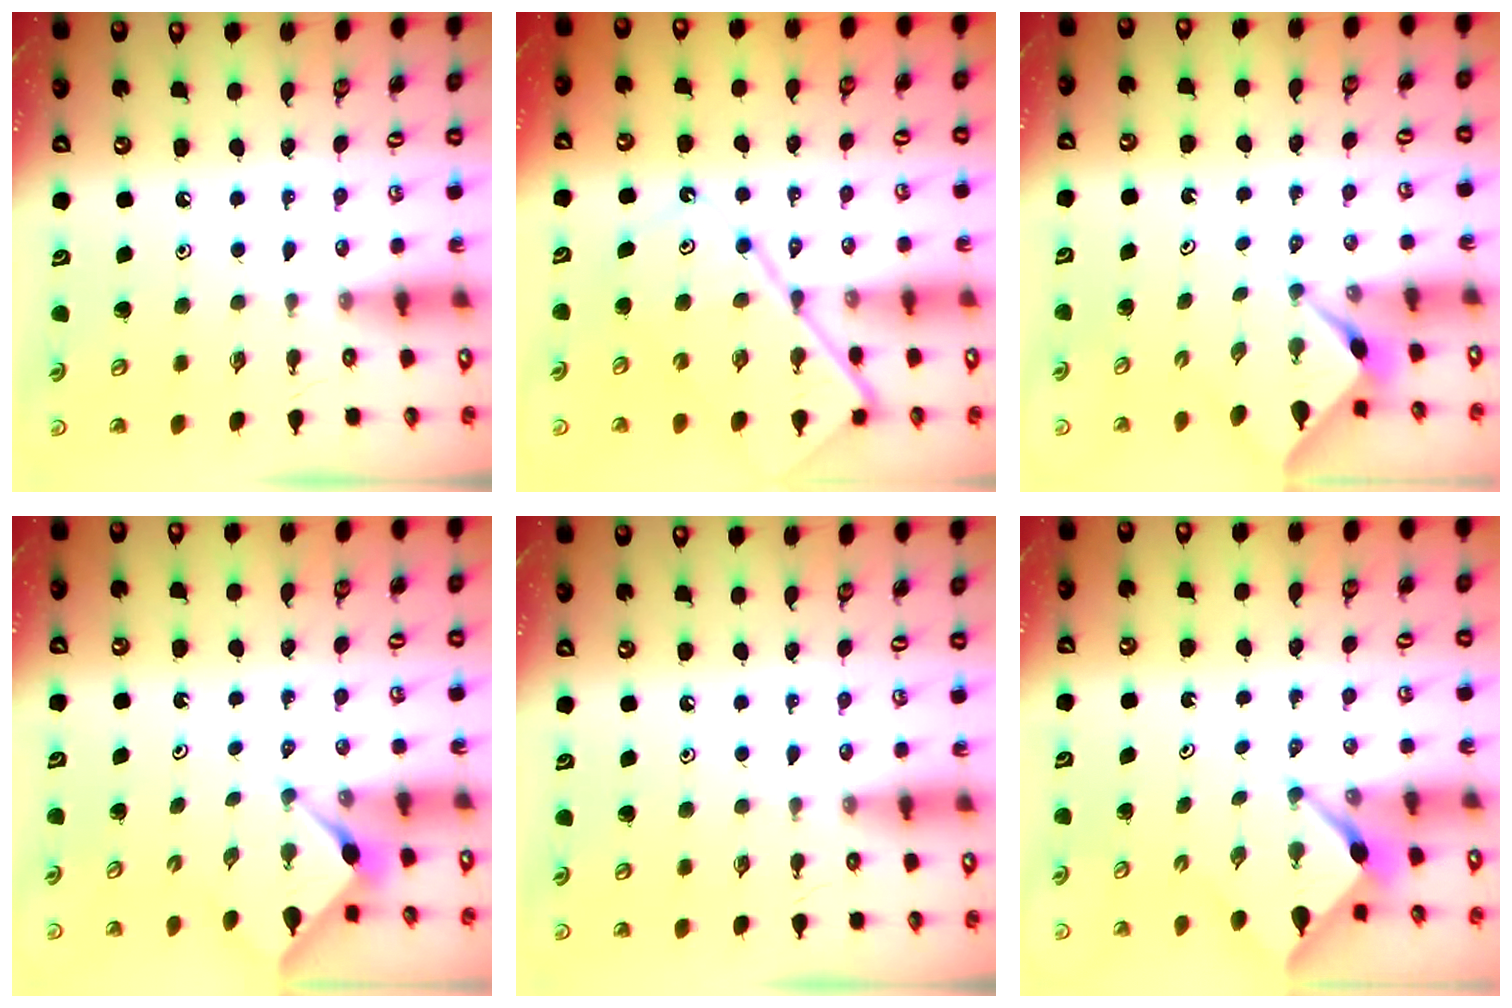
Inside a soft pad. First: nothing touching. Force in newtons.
{"total": 12.2, "press": 12.1, "slide": 1.3}
{"total": 2.4, "press": 2.4, "slide": 0.3}
{"total": 3.0, "press": 3.0, "slide": 0.4}
{"total": 0.0}
{"total": 2.4, "press": 2.4, "slide": 0.1}